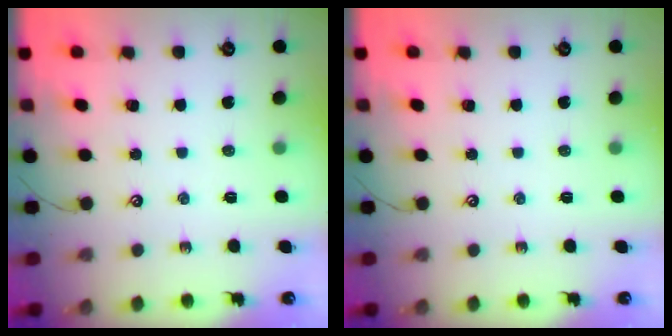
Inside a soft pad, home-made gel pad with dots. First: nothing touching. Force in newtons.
{"total": 0.0}